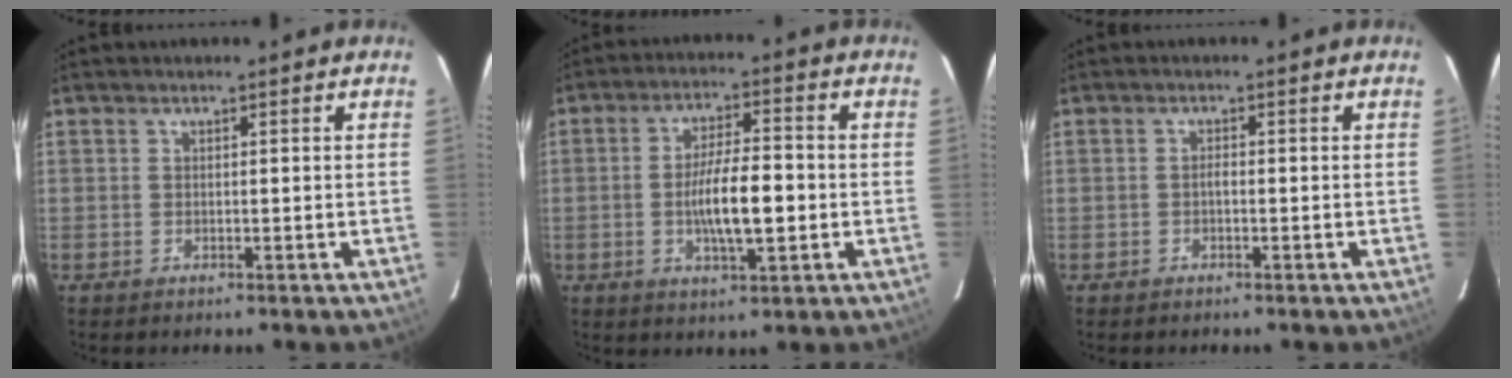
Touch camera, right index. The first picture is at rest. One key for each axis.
{"total": 9.3, "fx": -1.7, "fy": 2.3, "fz": 8.9, "tx": -0.162, "ty": -0.005, "tz": -0.025}
{"total": 0.8, "fx": -0.4, "fy": 0.3, "fz": 0.6, "tx": -0.012, "ty": 0.006, "tz": -0.008}